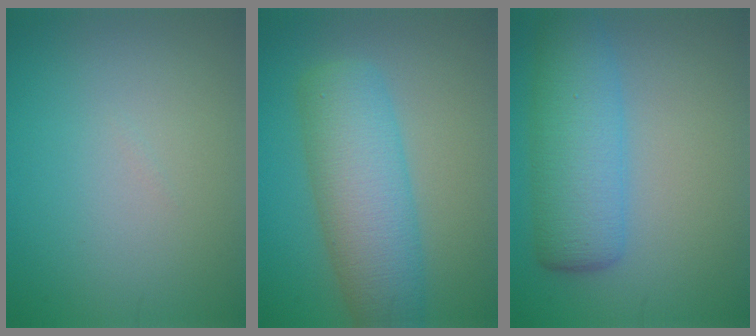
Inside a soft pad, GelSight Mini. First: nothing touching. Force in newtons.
{"total": 7.5, "press": 7.4, "slide": 0.5}
{"total": 6.3, "press": 6.3, "slide": 0.2}